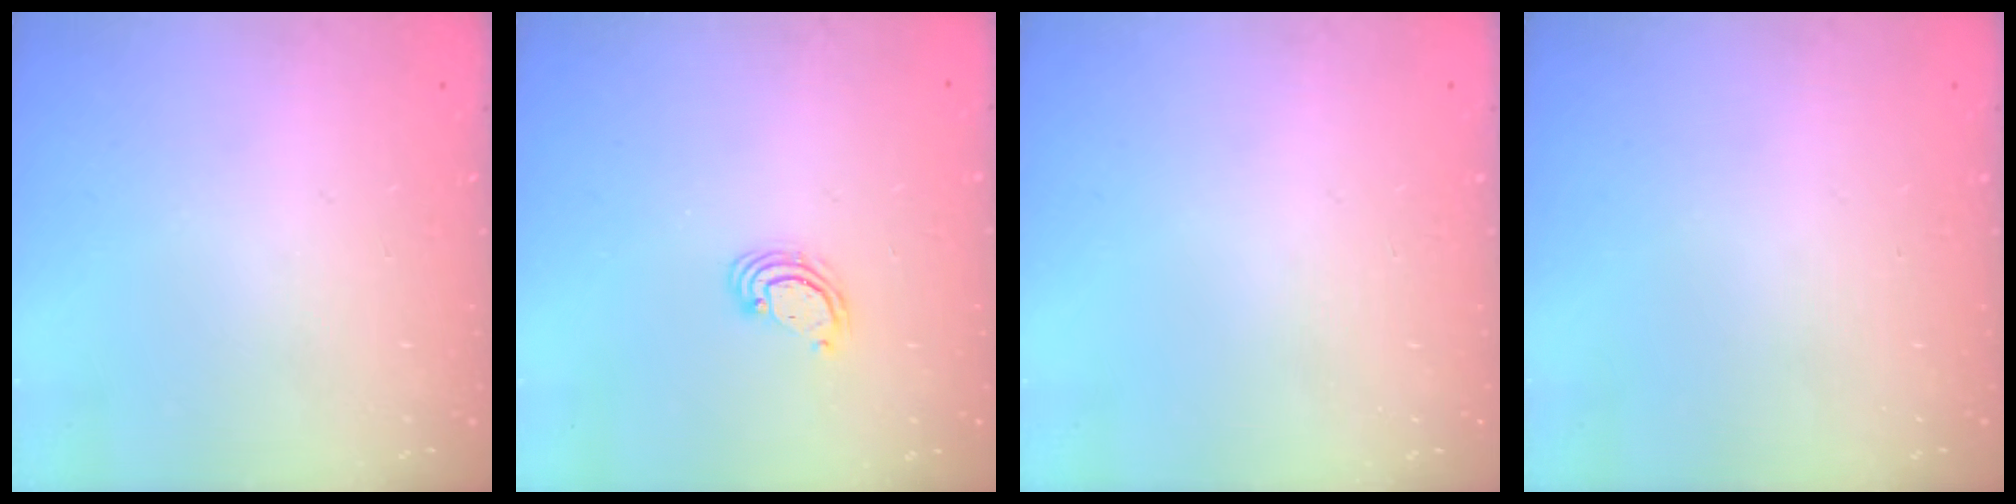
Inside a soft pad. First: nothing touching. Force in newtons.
{"total": 2.5, "press": 2.5, "slide": 0.2}
{"total": 0.0}
{"total": 0.0}